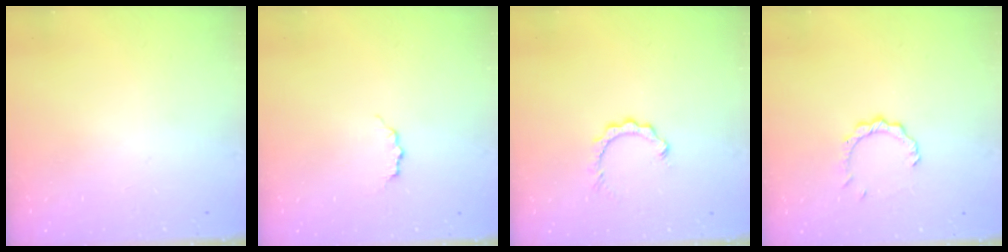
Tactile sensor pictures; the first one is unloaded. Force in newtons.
{"total": 4.0, "press": 3.9, "slide": 0.5}
{"total": 2.3, "press": 2.3, "slide": 0.3}
{"total": 3.6, "press": 3.6, "slide": 0.4}